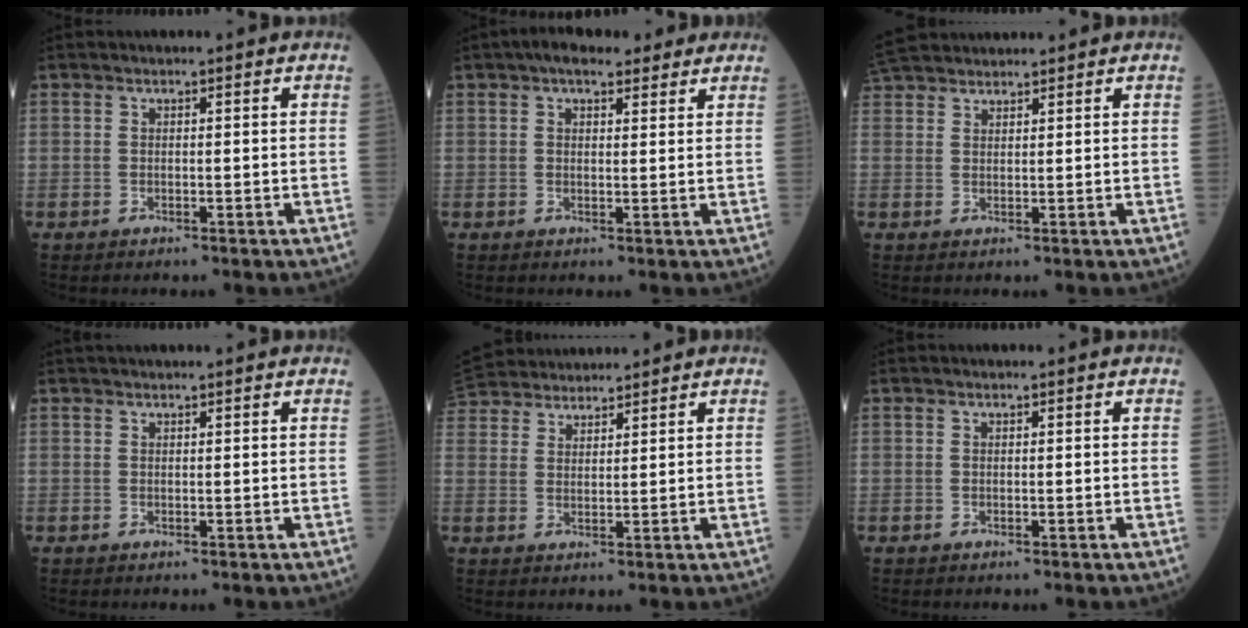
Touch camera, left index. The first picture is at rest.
{"total": 6.0, "force": [4.3, 2.4, 3.4], "torque": [-0.043, 0.031, 0.062]}
{"total": 6.8, "force": [6.3, 1.5, 1.9], "torque": [-0.041, 0.037, 0.119]}
{"total": 2.8, "force": [2.6, -0.1, 1.1], "torque": [-0.010, 0.028, 0.039]}
{"total": 10.0, "force": [9.2, 2.9, 2.4], "torque": [-0.051, 0.044, 0.163]}
{"total": 0.0}